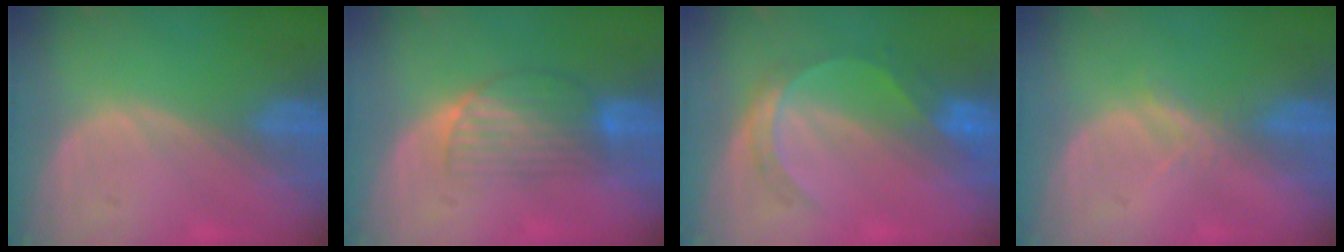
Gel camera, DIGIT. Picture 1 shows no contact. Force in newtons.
{"total": 6.6, "press": 5.6, "slide": 3.4}
{"total": 5.8, "press": 5.1, "slide": 2.7}
{"total": 1.8, "press": 1.6, "slide": 0.7}